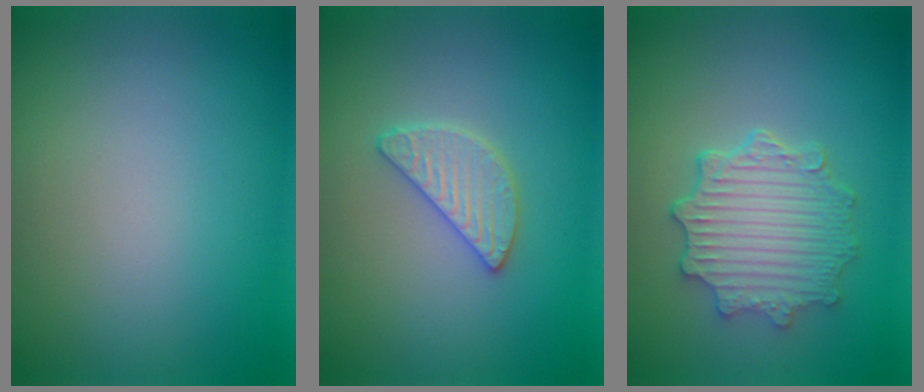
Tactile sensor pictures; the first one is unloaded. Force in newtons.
{"total": 2.6, "press": 2.6, "slide": 0.3}
{"total": 4.9, "press": 3.9, "slide": 3.0}